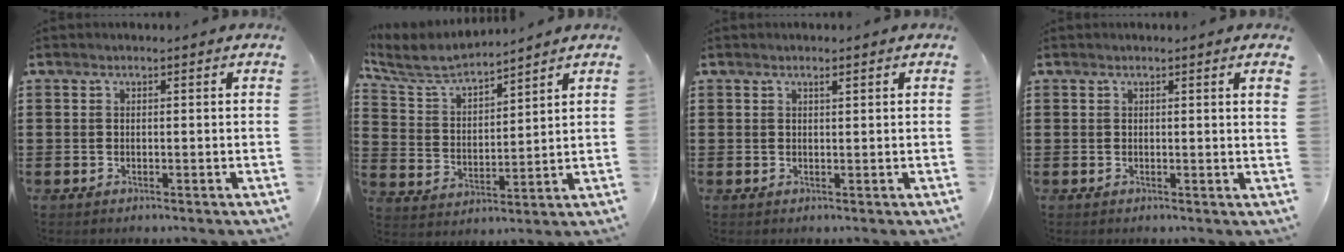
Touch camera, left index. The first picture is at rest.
{"total": 5.8, "force": [5.4, 1.0, 2.0], "torque": [-0.067, -0.029, 0.090]}
{"total": 0.8, "force": [0.5, 0.1, 0.6], "torque": [-0.013, 0.000, 0.010]}
{"total": 1.4, "force": [0.6, -0.1, 1.2], "torque": [-0.025, -0.001, 0.011]}